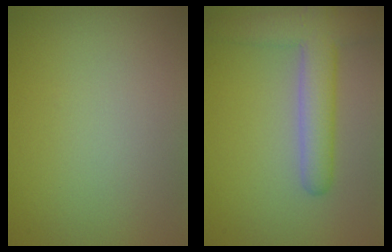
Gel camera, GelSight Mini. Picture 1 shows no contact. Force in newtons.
{"total": 5.2, "press": 5.2, "slide": 0.5}